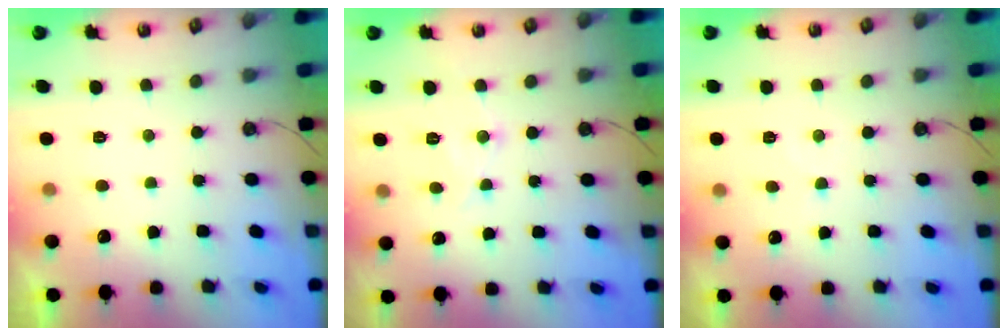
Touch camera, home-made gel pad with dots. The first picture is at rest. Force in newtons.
{"total": 9.7, "press": 9.6, "slide": 0.9}
{"total": 3.2, "press": 3.2, "slide": 0.5}